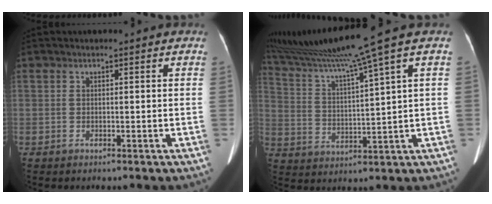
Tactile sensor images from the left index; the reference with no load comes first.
{"total": 12.3, "force": [9.5, -3.6, 6.9], "torque": [-0.123, -0.009, 0.172]}